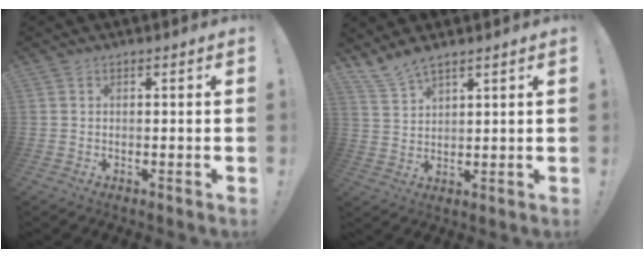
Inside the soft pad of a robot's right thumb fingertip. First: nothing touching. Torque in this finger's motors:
{"motor_torque": [-0.18, 0.19, 0.01, 0.00, 0.00]}